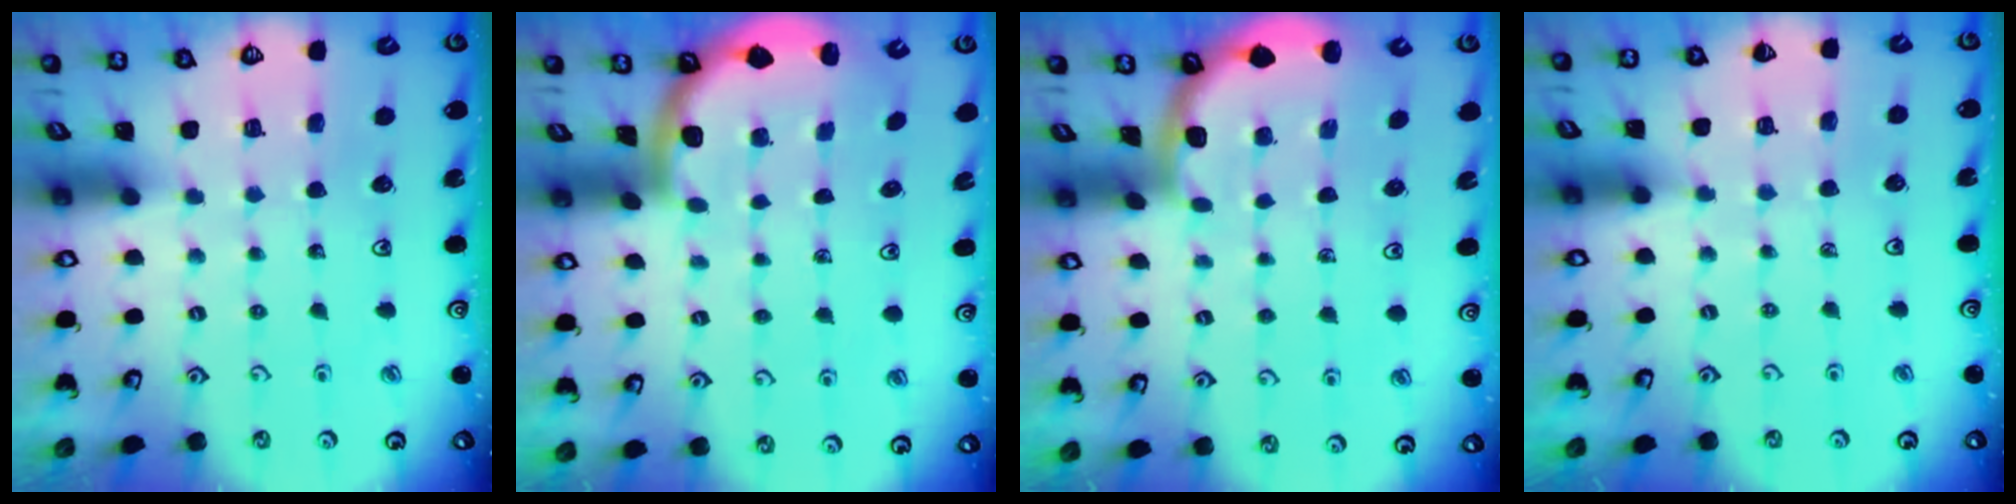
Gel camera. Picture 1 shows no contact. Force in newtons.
{"total": 1.7, "press": 1.7, "slide": 0.1}
{"total": 1.9, "press": 1.9, "slide": 0.0}
{"total": 1.9, "press": 1.9, "slide": 0.3}